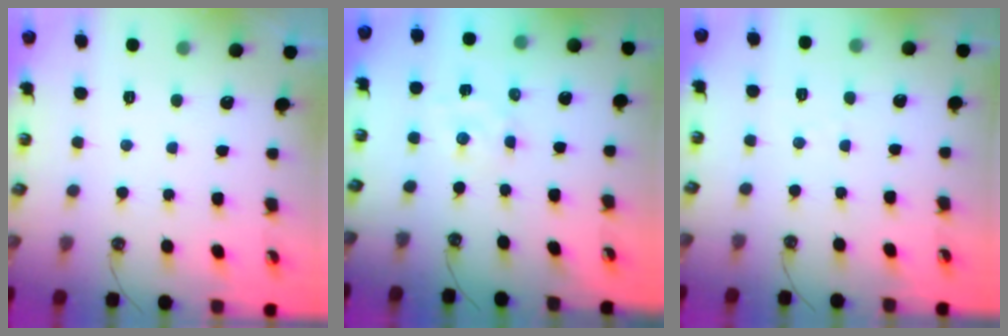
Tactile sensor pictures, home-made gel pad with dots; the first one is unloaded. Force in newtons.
{"total": 2.0, "press": 2.0, "slide": 0.3}
{"total": 2.6, "press": 2.6, "slide": 0.4}